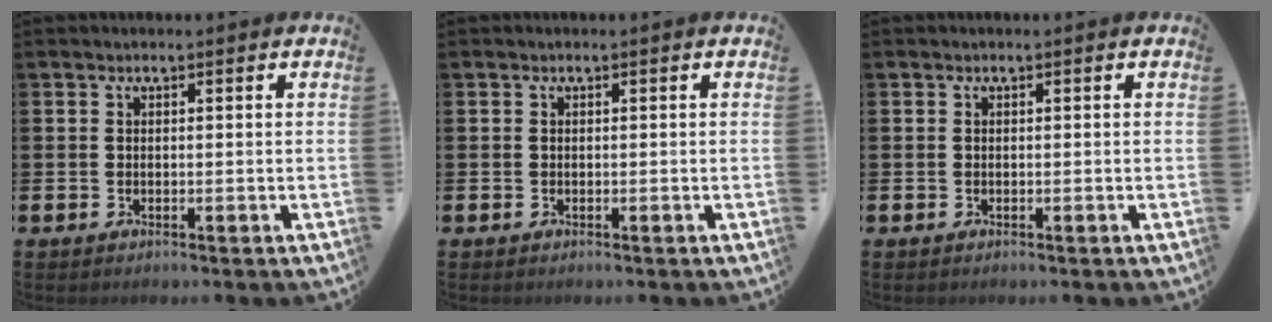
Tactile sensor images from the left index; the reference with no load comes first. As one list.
[{"total": 0.0}, {"total": 0.0}]